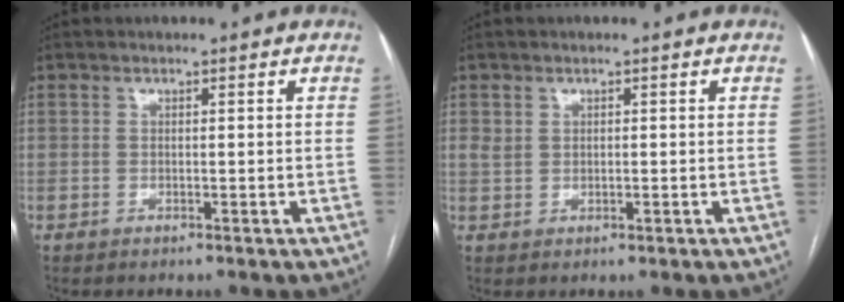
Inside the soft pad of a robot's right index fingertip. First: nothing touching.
{"total": 1.5, "force": [0.6, 1.2, 0.7], "torque": [-0.017, 0.004, 0.014]}